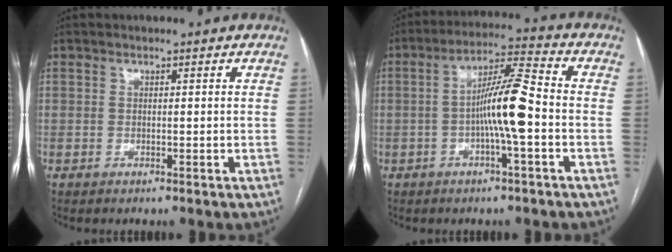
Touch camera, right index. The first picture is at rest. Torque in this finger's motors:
{"motor_torque": [0.44, -0.14, 0.30, 0.11]}